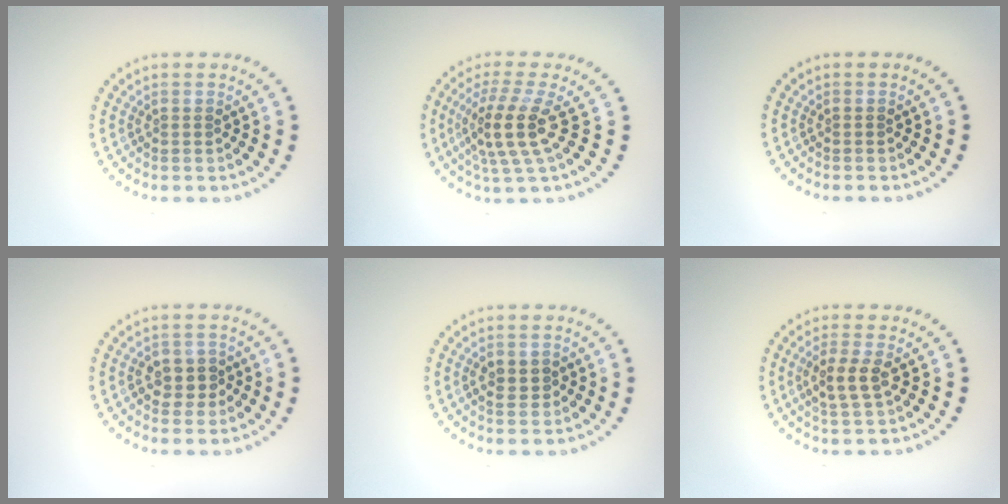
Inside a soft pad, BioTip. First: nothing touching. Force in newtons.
{"total": 4.2, "press": 3.5, "slide": 2.4}
{"total": 0.0}
{"total": 2.5, "press": 2.4, "slide": 0.5}
{"total": 1.6, "press": 1.6, "slide": 0.1}
{"total": 2.7, "press": 2.6, "slide": 0.7}